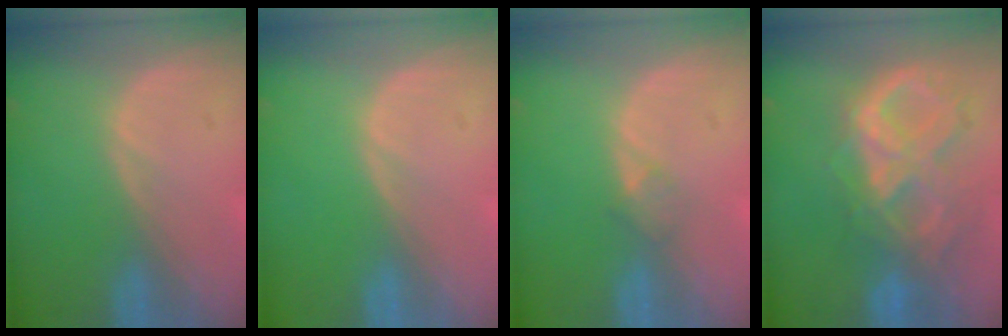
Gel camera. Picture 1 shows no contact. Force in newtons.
{"total": 0.0}
{"total": 1.4, "press": 1.4, "slide": 0.1}
{"total": 10.6, "press": 9.0, "slide": 5.6}